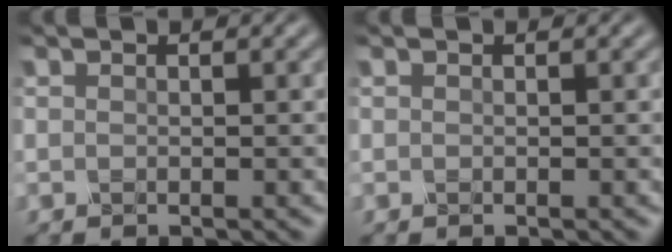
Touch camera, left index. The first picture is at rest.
{"total": 0.0}